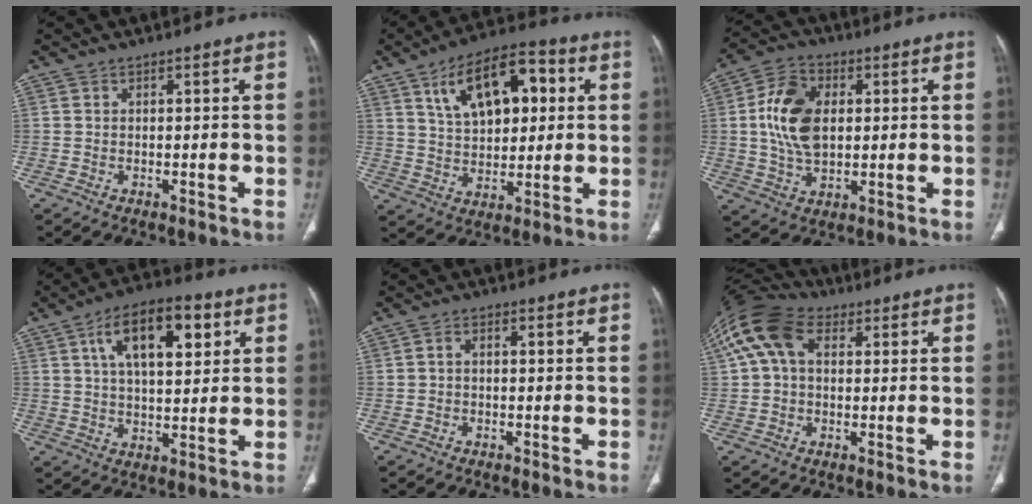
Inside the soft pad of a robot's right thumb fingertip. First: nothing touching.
{"total": 16.3, "force": [5.5, 8.9, 12.6], "torque": [-0.171, 0.003, 0.094]}
{"total": 12.3, "force": [1.6, 7.8, 9.3], "torque": [-0.169, 0.003, 0.030]}
{"total": 14.6, "force": [5.7, 6.8, 11.6], "torque": [-0.166, -0.003, 0.090]}
{"total": 1.3, "force": [-0.2, 0.8, 1.0], "torque": [-0.014, 0.008, -0.007]}
{"total": 12.7, "force": [3.6, 8.4, 8.8], "torque": [-0.185, 0.041, 0.060]}